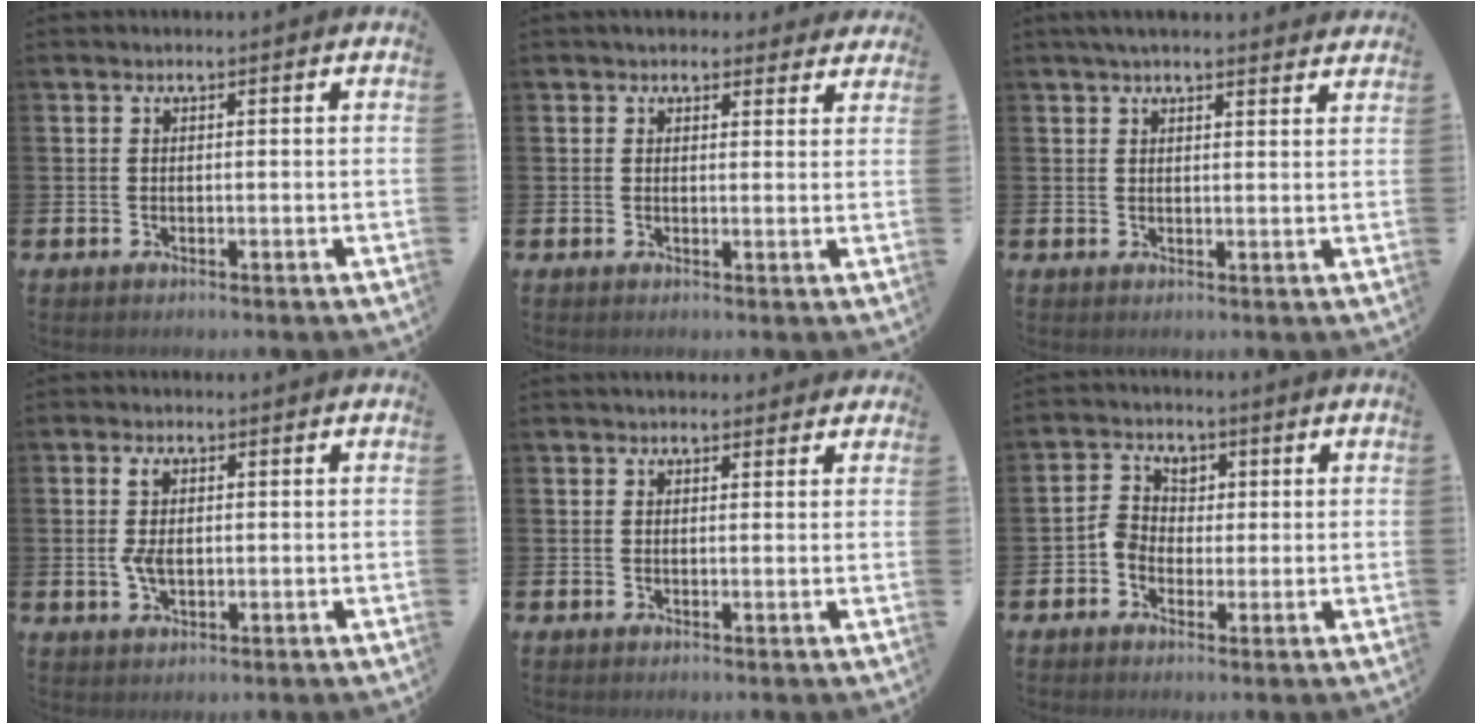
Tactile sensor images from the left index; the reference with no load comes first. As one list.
[{"total": 3.1, "force": [2.8, 1.2, 0.2], "torque": [0.010, -0.015, 0.048]}, {"total": 3.1, "force": [2.9, 0.3, 1.1], "torque": [-0.023, -0.006, 0.051]}, {"total": 3.7, "force": [0.6, 2.2, 3.0], "torque": [-0.053, 0.006, 0.006]}, {"total": 1.7, "force": [1.6, 0.6, 0.2], "torque": [0.005, -0.002, 0.026]}, {"total": 3.7, "force": [-0.3, 3.4, 1.4], "torque": [-0.036, 0.015, -0.010]}]